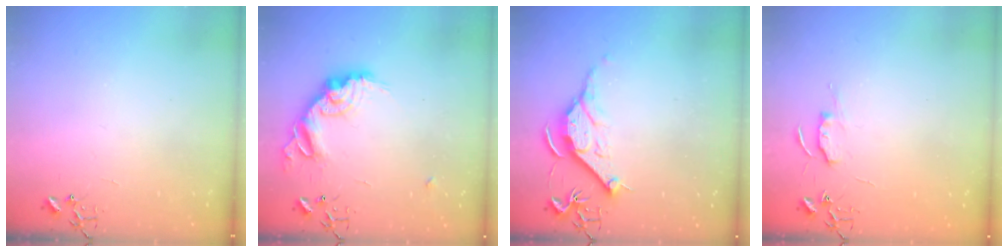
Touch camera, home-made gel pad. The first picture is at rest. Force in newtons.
{"total": 16.1, "press": 16.1, "slide": 1.0}
{"total": 11.4, "press": 11.4, "slide": 0.8}
{"total": 5.7, "press": 5.7, "slide": 0.6}